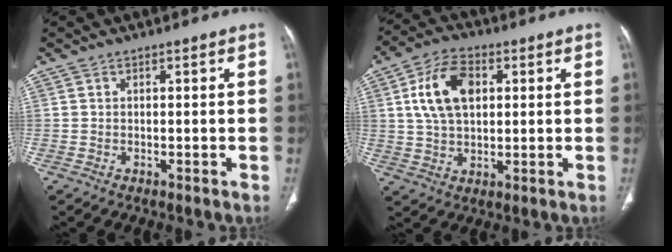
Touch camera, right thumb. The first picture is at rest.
{"total": 11.6, "force": [2.9, 7.1, 8.7], "torque": [-0.151, 0.006, 0.051]}